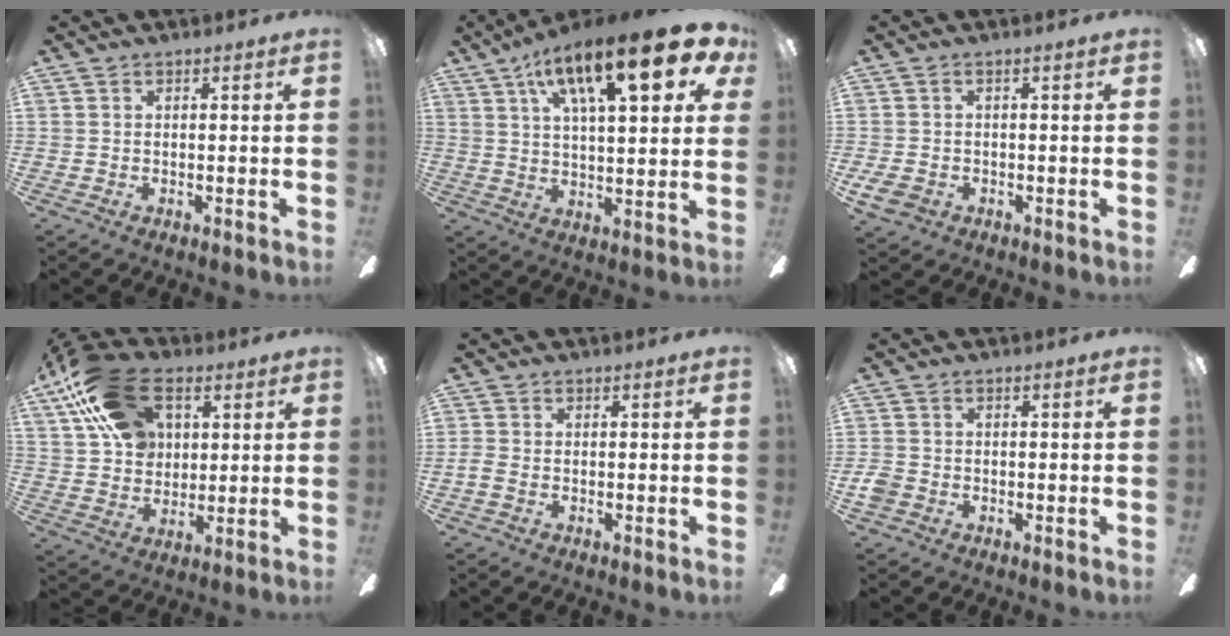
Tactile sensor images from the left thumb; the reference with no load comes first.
{"total": 22.8, "force": [11.2, 7.6, 18.4], "torque": [-0.273, -0.041, 0.167]}
{"total": 3.8, "force": [-1.5, 2.5, 2.4], "torque": [-0.057, 0.005, -0.031]}
{"total": 20.5, "force": [10.1, 13.4, 11.7], "torque": [-0.218, -0.024, 0.191]}
{"total": 1.6, "force": [-0.6, 1.0, 1.1], "torque": [-0.019, 0.005, -0.012]}
{"total": 2.8, "force": [-1.5, 2.1, 1.1], "torque": [-0.023, 0.006, -0.029]}